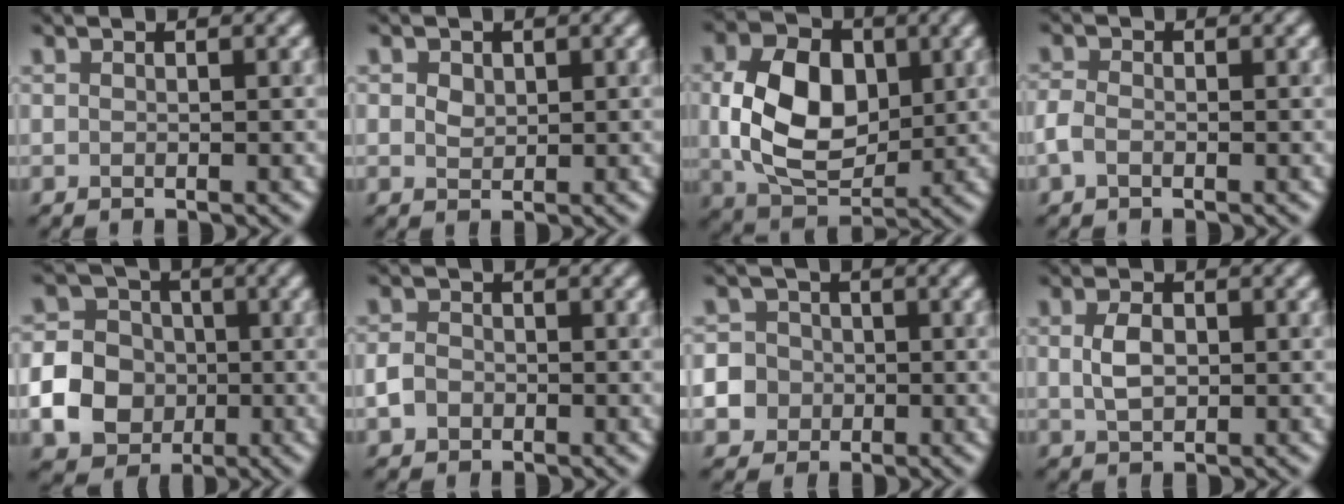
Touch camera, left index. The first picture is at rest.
{"total": 1.0, "force": [0.2, 0.9, 0.3], "torque": [-0.004, 0.000, 0.007]}
{"total": 8.0, "force": [0.5, 5.7, 5.6], "torque": [-0.114, -0.003, 0.015]}
{"total": 1.4, "force": [-0.9, 0.8, 0.6], "torque": [-0.014, 0.003, -0.022]}
{"total": 5.8, "force": [-1.8, 5.0, 2.2], "torque": [-0.036, 0.003, -0.041]}
{"total": 1.7, "force": [-0.9, 1.4, 0.4], "torque": [-0.006, -0.001, -0.019]}
{"total": 8.8, "force": [-3.5, 7.9, 1.5], "torque": [-0.040, -0.021, -0.091]}
{"total": 2.1, "force": [0.2, 1.5, 1.5], "torque": [-0.032, 0.001, 0.007]}